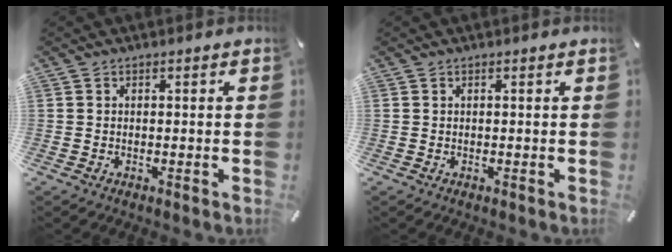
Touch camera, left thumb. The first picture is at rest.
{"total": 0.0}